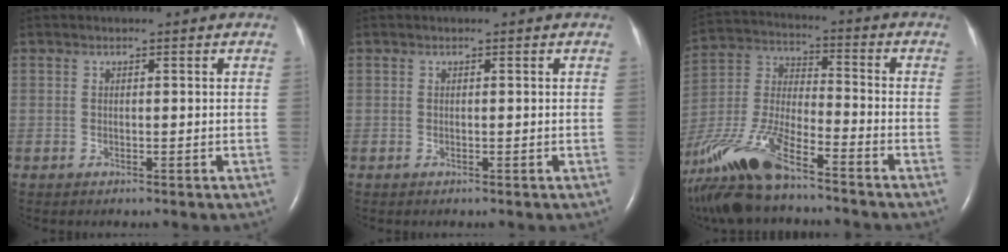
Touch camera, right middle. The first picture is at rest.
{"total": 0.0}
{"total": 18.8, "force": [-14.0, 4.3, 11.8], "torque": [-0.295, -0.031, -0.268]}